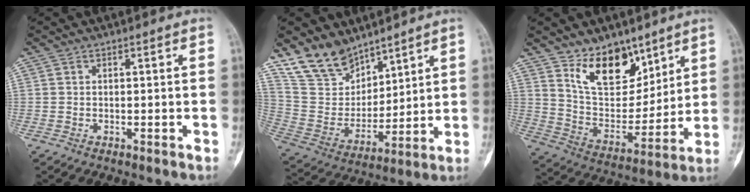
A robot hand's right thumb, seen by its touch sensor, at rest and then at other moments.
{"total": 12.8, "force": [10.4, 6.6, 3.2], "torque": [-0.032, -0.064, 0.217]}
{"total": 14.4, "force": [9.5, 8.0, 7.3], "torque": [-0.076, -0.070, 0.180]}